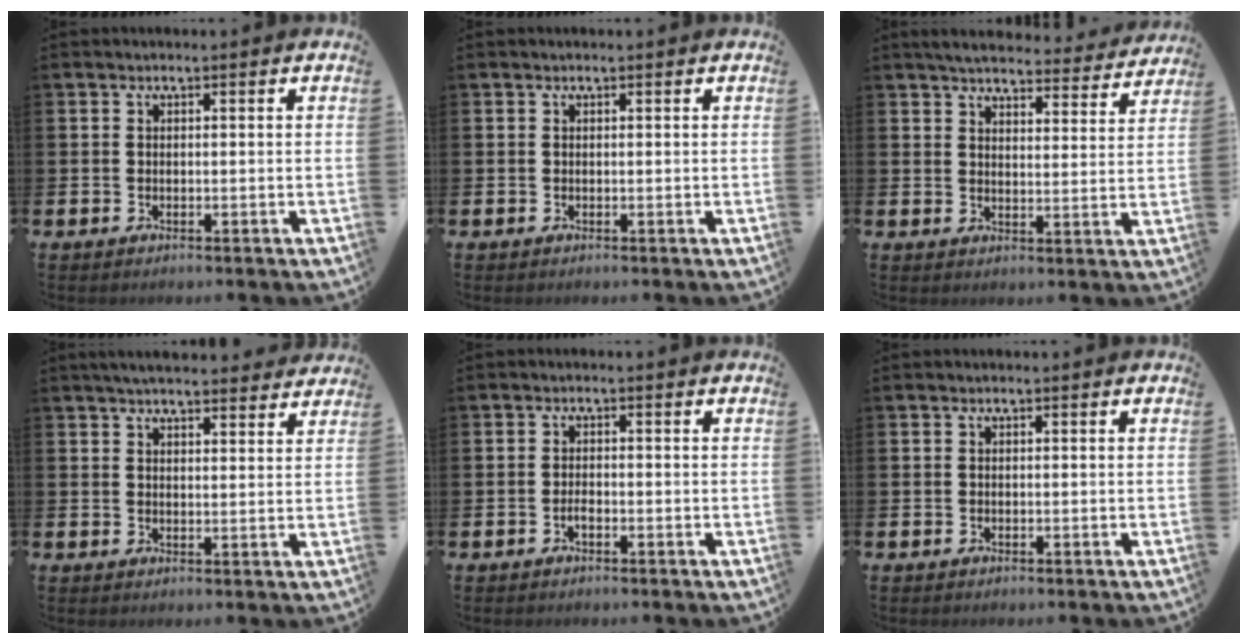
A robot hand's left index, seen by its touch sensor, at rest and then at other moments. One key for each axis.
{"total": 0.0}
{"total": 5.0, "fx": 4.9, "fy": 0.8, "fz": 1.0, "tx": -0.025, "ty": -0.036, "tz": 0.082}
{"total": 4.3, "fx": 4.2, "fy": 0.5, "fz": 1.0, "tx": -0.024, "ty": -0.016, "tz": 0.076}
{"total": 1.2, "fx": -0.6, "fy": 0.5, "fz": 1.0, "tx": -0.016, "ty": -0.002, "tz": -0.013}
{"total": 0.0}